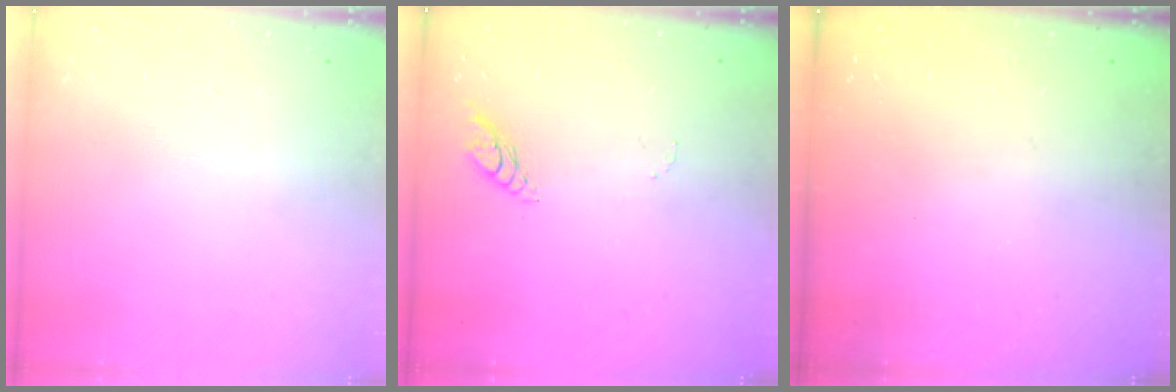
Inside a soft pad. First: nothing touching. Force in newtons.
{"total": 5.3, "press": 5.3, "slide": 0.3}
{"total": 0.0}